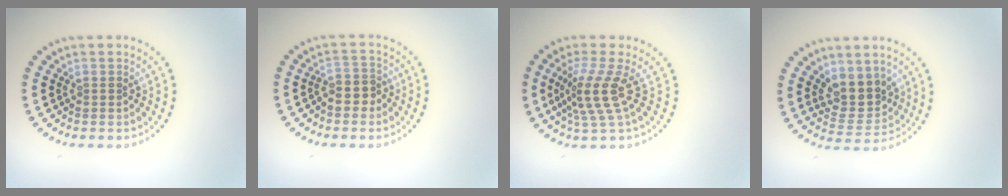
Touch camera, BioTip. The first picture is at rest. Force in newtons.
{"total": 2.5, "press": 2.2, "slide": 1.1}
{"total": 3.8, "press": 2.7, "slide": 2.7}
{"total": 3.7, "press": 3.4, "slide": 1.5}